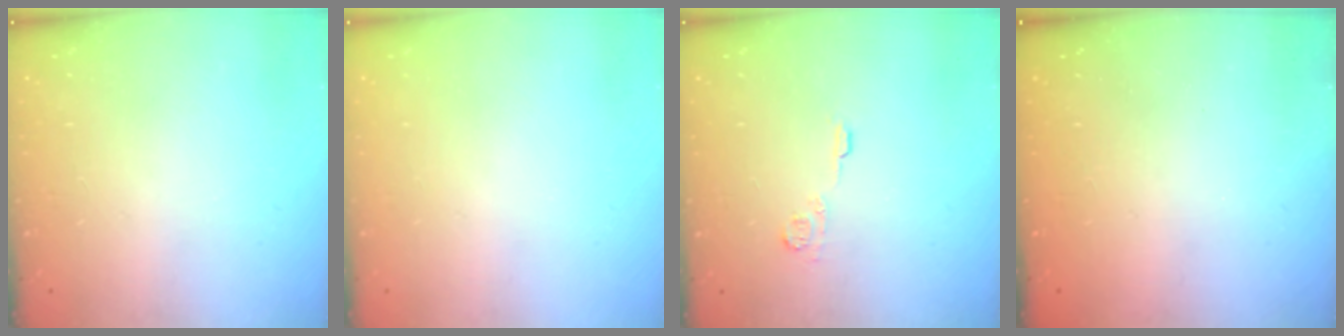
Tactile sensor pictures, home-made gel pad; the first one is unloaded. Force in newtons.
{"total": 0.0}
{"total": 5.6, "press": 5.6, "slide": 0.7}
{"total": 2.4, "press": 2.2, "slide": 0.8}